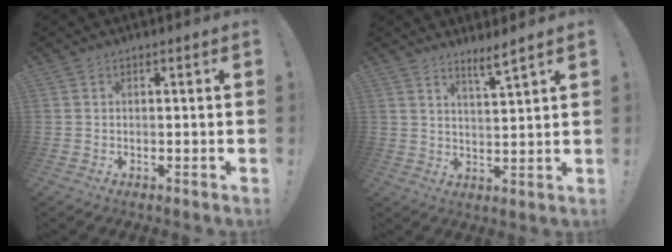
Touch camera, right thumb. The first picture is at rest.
{"total": 5.4, "force": [4.3, -0.4, 3.2], "torque": [-0.039, -0.035, 0.066]}